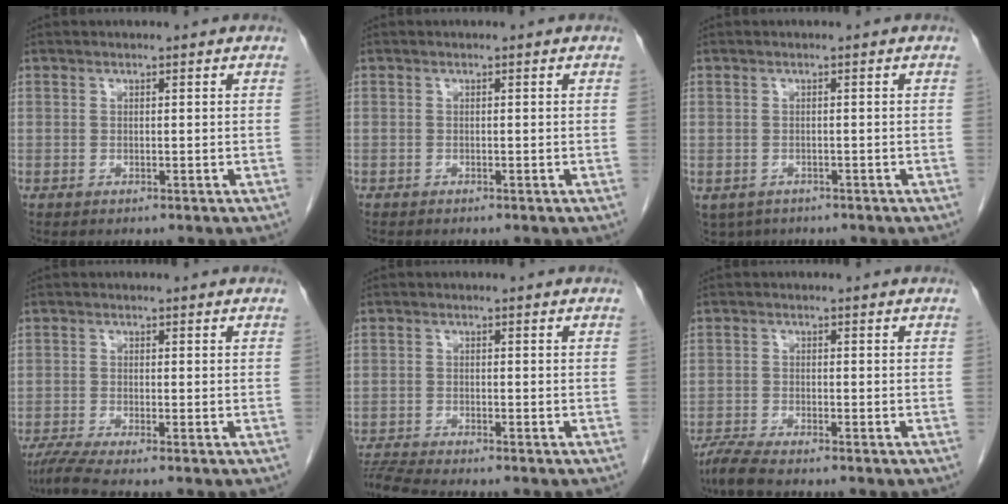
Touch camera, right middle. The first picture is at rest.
{"total": 0.6, "force": [-0.6, 0.2, 0.2], "torque": [-0.008, 0.000, -0.009]}
{"total": 4.8, "force": [-3.2, 3.4, 1.2], "torque": [-0.018, 0.000, -0.043]}
{"total": 3.5, "force": [-2.7, -0.4, 2.2], "torque": [-0.049, -0.012, -0.055]}
{"total": 4.7, "force": [-4.5, -1.0, 1.2], "torque": [-0.027, -0.018, -0.081]}
{"total": 3.6, "force": [-3.1, 0.0, 1.8], "torque": [-0.042, -0.012, -0.062]}